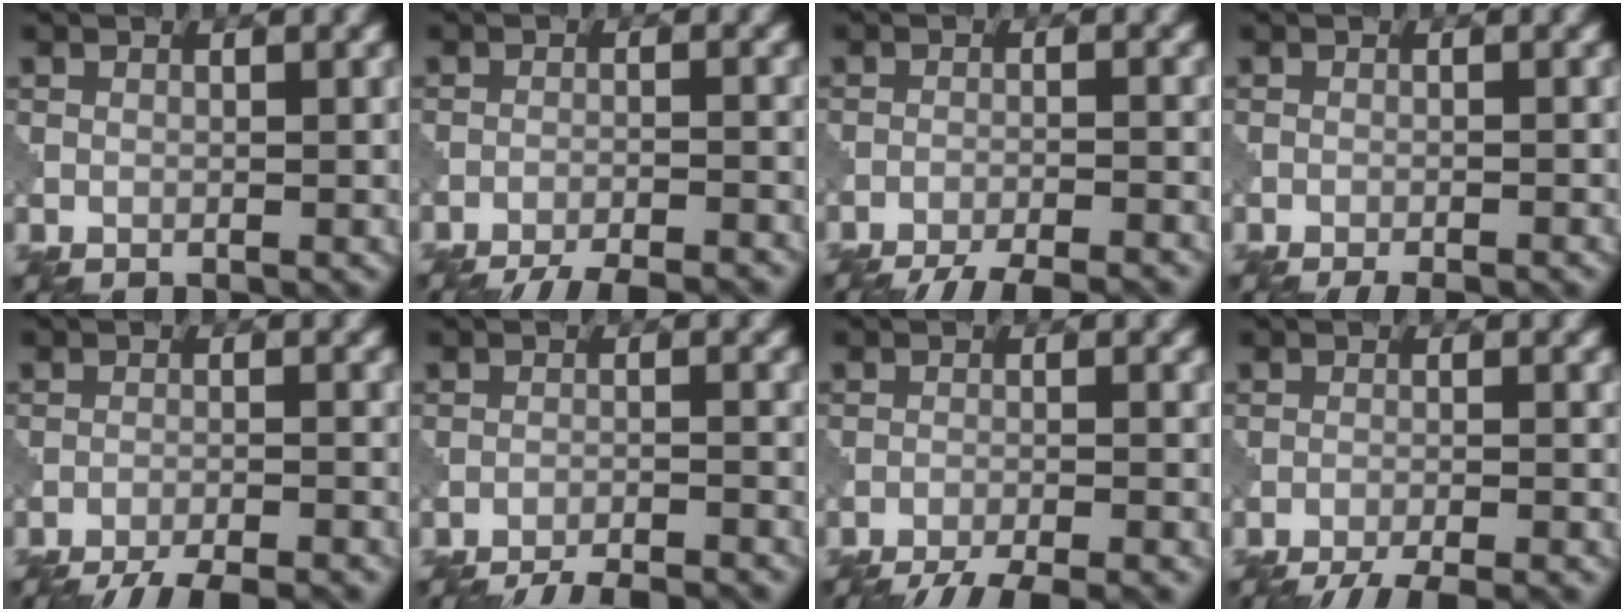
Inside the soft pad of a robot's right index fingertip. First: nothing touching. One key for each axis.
{"total": 8.8, "fx": -8.3, "fy": 1.6, "fz": 2.5, "tx": -0.029, "ty": -0.001, "tz": -0.116}
{"total": 8.5, "fx": -7.9, "fy": 1.5, "fz": 2.8, "tx": -0.035, "ty": -0.004, "tz": -0.113}
{"total": 2.5, "fx": -2.1, "fy": 0.4, "fz": 1.2, "tx": -0.018, "ty": 0.003, "tz": -0.033}
{"total": 9.1, "fx": -8.4, "fy": 1.6, "fz": 3.0, "tx": -0.039, "ty": -0.007, "tz": -0.120}
{"total": 9.6, "fx": -9.2, "fy": 1.8, "fz": 2.3, "tx": -0.024, "ty": 0.002, "tz": -0.124}
{"total": 8.2, "fx": -7.5, "fy": 1.3, "fz": 3.0, "tx": -0.042, "ty": -0.009, "tz": -0.111}
{"total": 7.4, "fx": -6.8, "fy": 1.2, "fz": 2.7, "tx": -0.035, "ty": -0.005, "tz": -0.100}